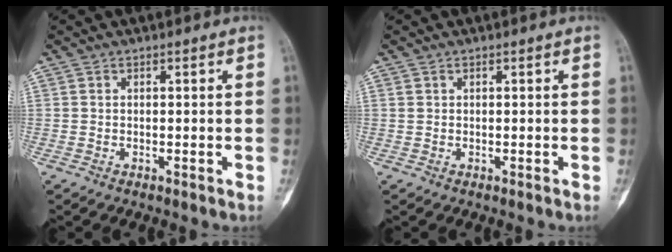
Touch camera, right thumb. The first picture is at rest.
{"total": 0.6, "force": [0.3, 0.4, 0.3], "torque": [-0.002, 0.004, 0.005]}